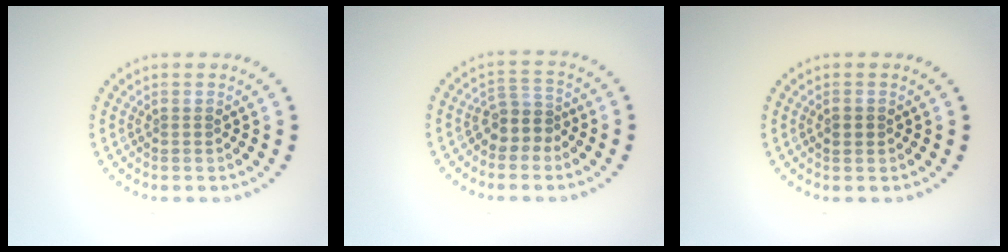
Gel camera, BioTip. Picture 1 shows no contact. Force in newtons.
{"total": 2.7, "press": 2.2, "slide": 1.5}
{"total": 0.7, "press": 0.7, "slide": 0.1}